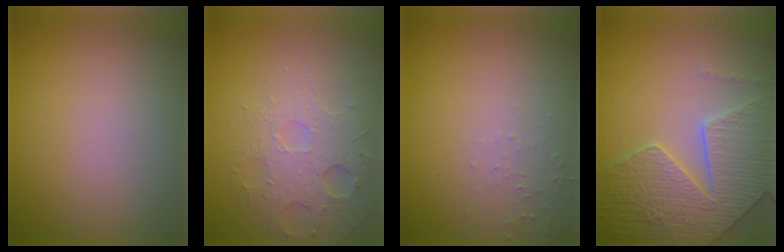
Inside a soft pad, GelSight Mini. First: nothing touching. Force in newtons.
{"total": 3.6, "press": 3.3, "slide": 1.4}
{"total": 1.2, "press": 1.2, "slide": 0.3}
{"total": 6.6, "press": 5.7, "slide": 3.4}